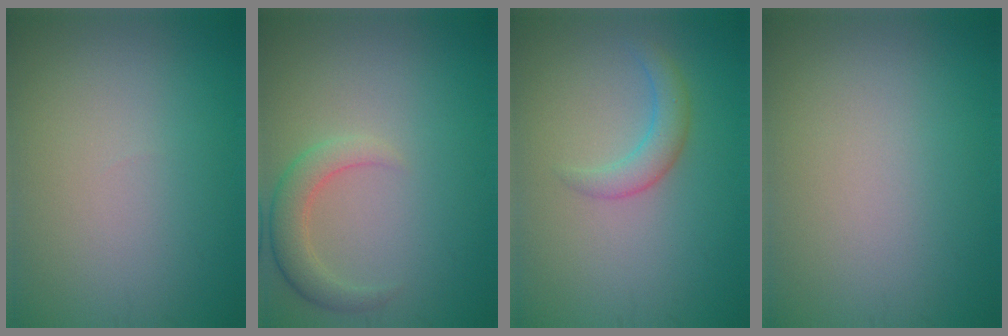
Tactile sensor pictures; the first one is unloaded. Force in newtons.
{"total": 2.9, "press": 2.9, "slide": 0.4}
{"total": 2.4, "press": 2.4, "slide": 0.0}
{"total": 0.0}